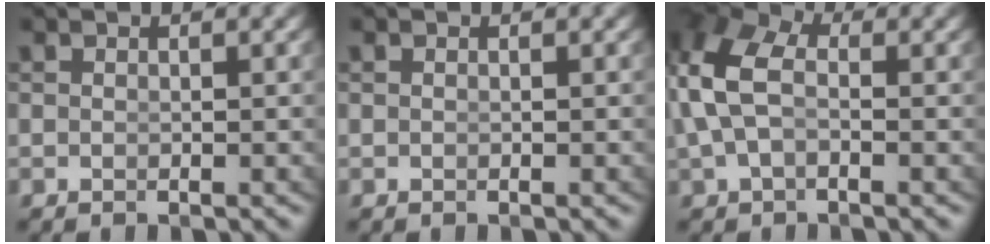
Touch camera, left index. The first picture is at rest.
{"total": 0.0}
{"total": 5.8, "force": [0.7, 4.1, 4.0], "torque": [-0.108, -0.002, 0.012]}